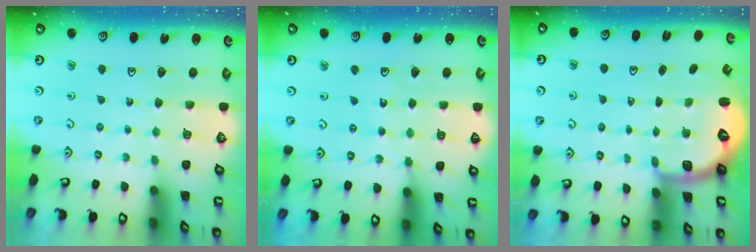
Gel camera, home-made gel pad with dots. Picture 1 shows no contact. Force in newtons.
{"total": 4.9, "press": 4.3, "slide": 2.3}
{"total": 2.5, "press": 1.9, "slide": 1.6}